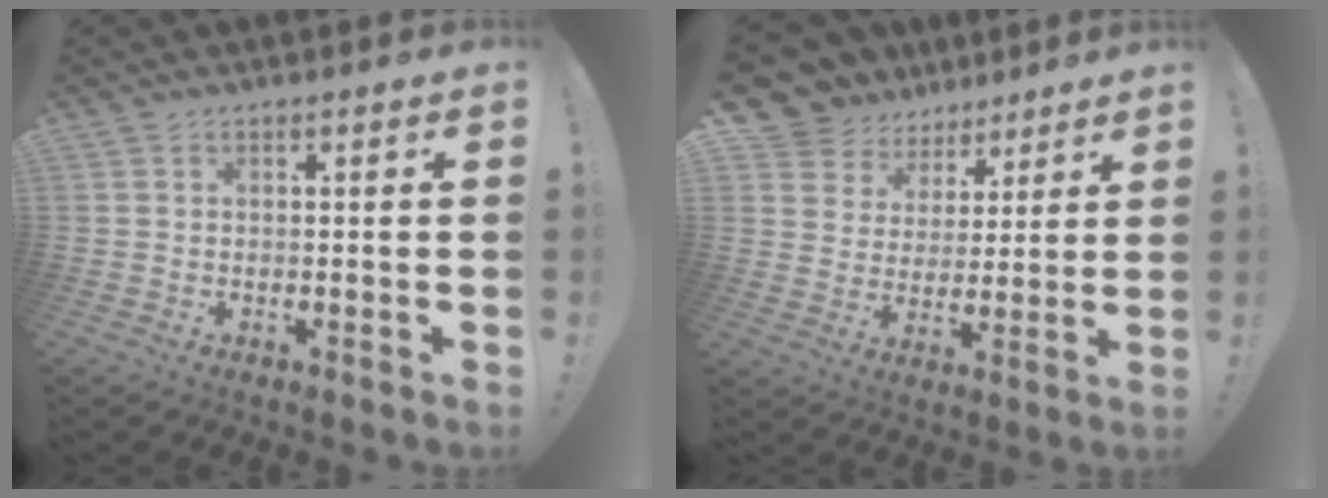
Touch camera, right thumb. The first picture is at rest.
{"total": 9.1, "force": [5.9, 6.9, 1.3], "torque": [-0.031, -0.048, 0.121]}